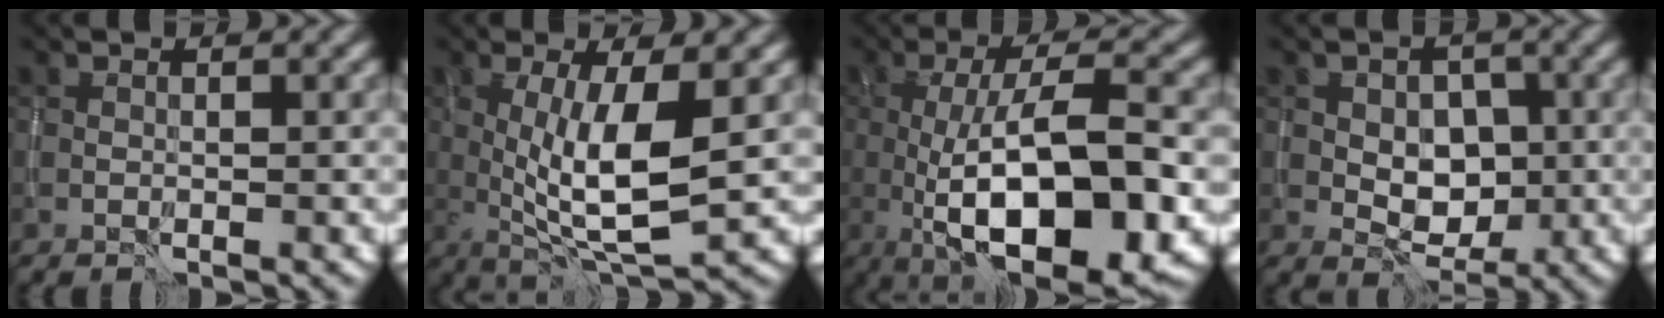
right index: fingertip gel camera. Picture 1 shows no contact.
{"total": 7.4, "force": [0.2, 2.2, 7.1], "torque": [-0.130, -0.006, 0.008]}
{"total": 12.8, "force": [-2.9, 4.4, 11.6], "torque": [-0.172, 0.001, -0.046]}
{"total": 4.4, "force": [-0.2, 3.3, 2.9], "torque": [-0.037, 0.000, -0.001]}